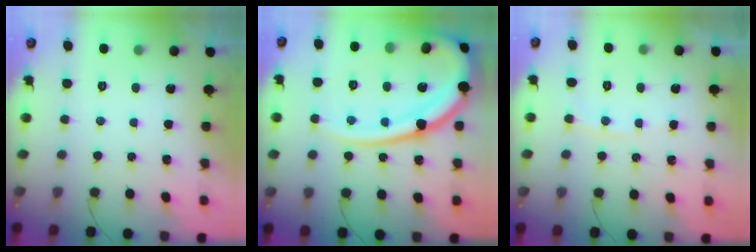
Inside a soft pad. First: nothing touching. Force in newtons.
{"total": 23.3, "press": 23.1, "slide": 2.6}
{"total": 4.7, "press": 4.7, "slide": 0.3}